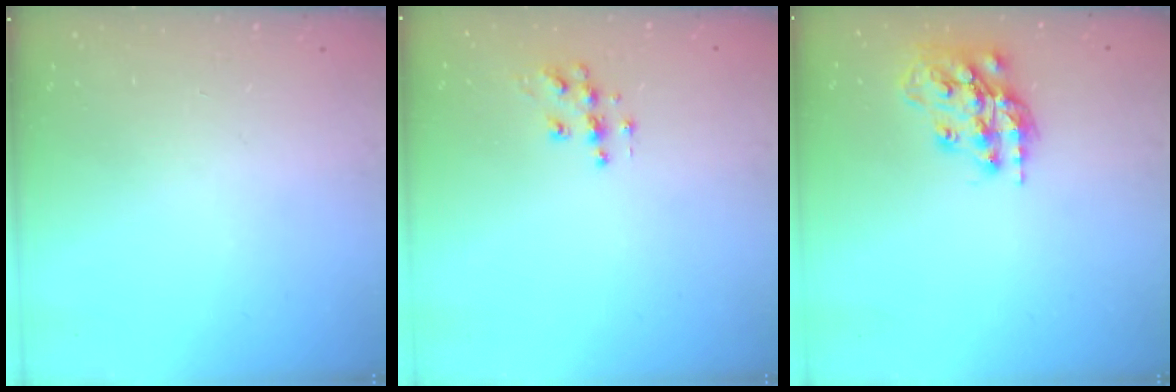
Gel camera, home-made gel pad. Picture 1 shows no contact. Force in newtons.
{"total": 7.3, "press": 7.3, "slide": 0.2}
{"total": 15.5, "press": 15.5, "slide": 1.1}